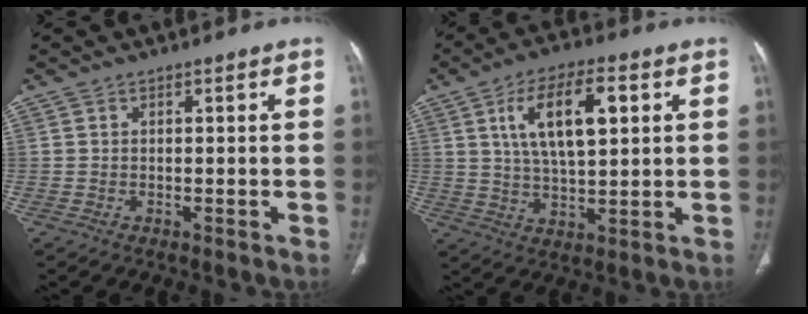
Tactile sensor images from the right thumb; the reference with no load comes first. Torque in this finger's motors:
{"motor_torque": [-0.94, 2.58, 1.45, 0.57, 0.43]}